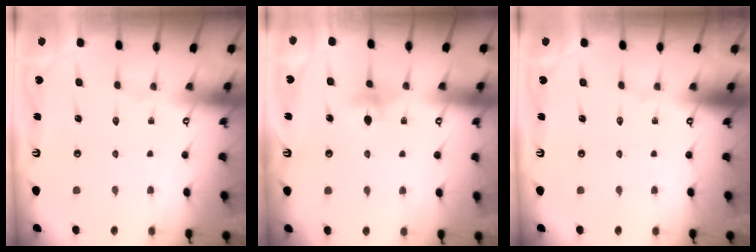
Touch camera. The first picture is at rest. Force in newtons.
{"total": 4.0, "press": 3.9, "slide": 0.8}
{"total": 0.0}